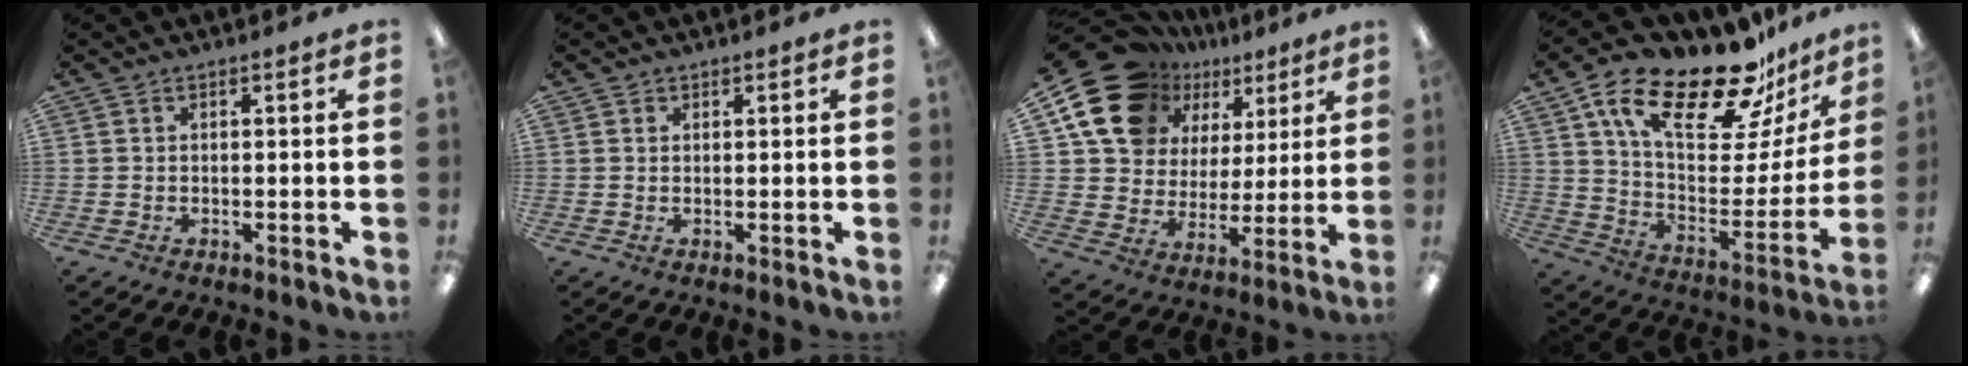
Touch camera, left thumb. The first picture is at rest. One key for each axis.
{"total": 0.8, "fx": 0.5, "fy": 0.7, "fz": -0.1, "tx": 0.001, "ty": 0.002, "tz": 0.010}
{"total": 19.4, "fx": 12.0, "fy": 13.4, "fz": 7.3, "tx": -0.135, "ty": -0.076, "tz": 0.229}
{"total": 23.7, "fx": 17.6, "fy": 8.2, "fz": 13.6, "tx": -0.233, "ty": -0.110, "tz": 0.301}